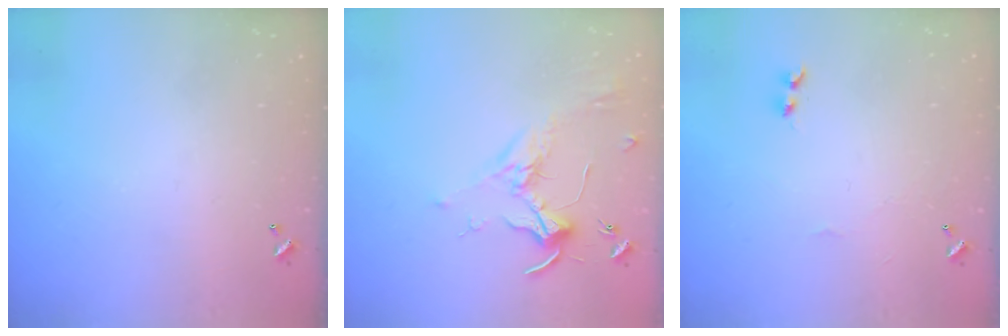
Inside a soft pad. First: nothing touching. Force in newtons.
{"total": 1.7, "press": 1.5, "slide": 0.7}
{"total": 2.0, "press": 1.9, "slide": 0.6}